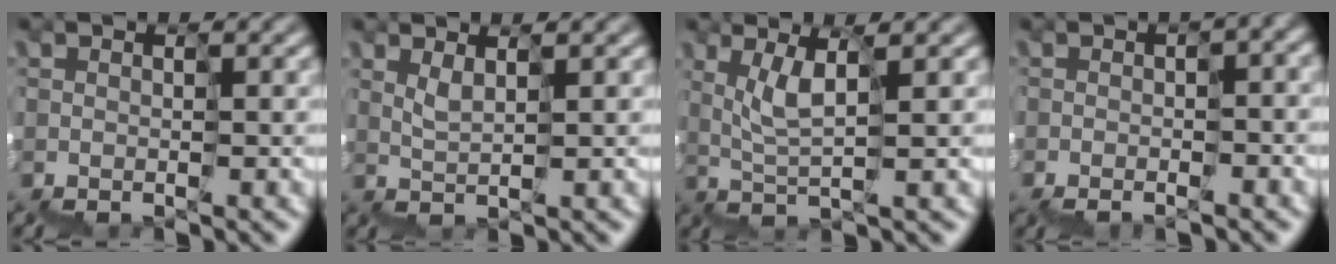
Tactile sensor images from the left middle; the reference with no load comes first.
{"total": 3.1, "force": [1.7, -1.6, -2.0], "torque": [0.016, 0.016, 0.028]}
{"total": 2.2, "force": [1.7, -1.3, -0.5], "torque": [-0.016, 0.015, 0.030]}
{"total": 3.3, "force": [-0.7, 1.3, 3.0], "torque": [-0.014, 0.011, -0.003]}